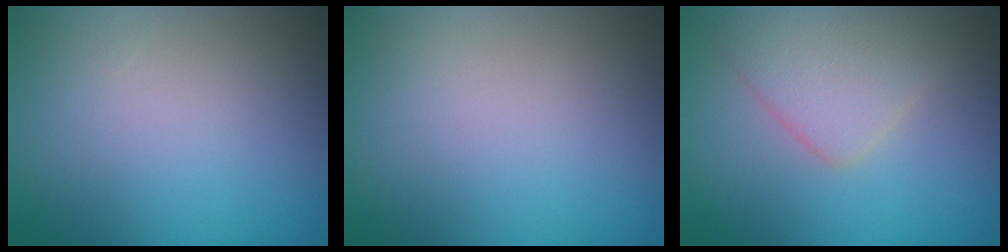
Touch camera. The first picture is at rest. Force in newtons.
{"total": 0.0}
{"total": 3.8, "press": 3.8, "slide": 0.1}